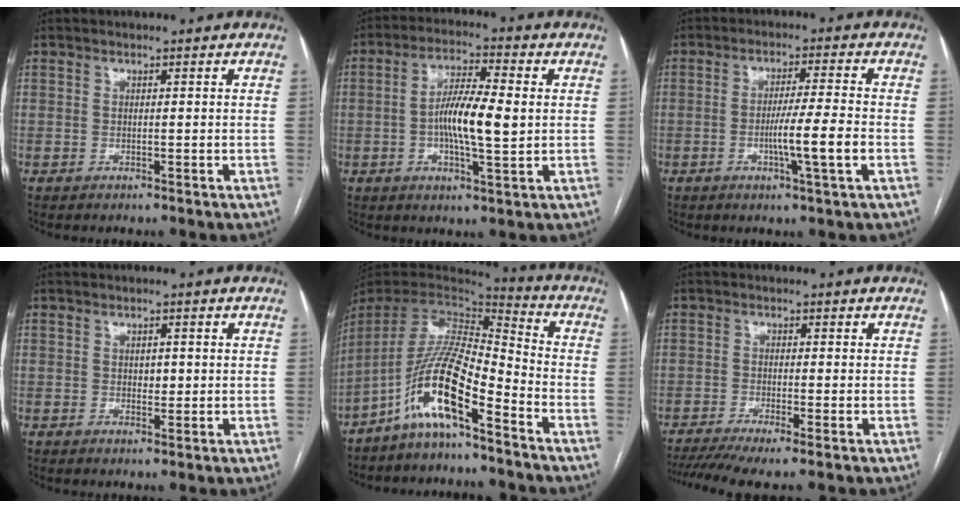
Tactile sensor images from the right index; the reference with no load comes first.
{"total": 9.5, "force": [-0.2, 1.8, 9.3], "torque": [-0.176, 0.005, -0.007]}
{"total": 7.1, "force": [-1.9, -0.8, 6.8], "torque": [-0.115, -0.009, -0.035]}
{"total": 1.8, "force": [0.2, 1.1, 1.4], "torque": [-0.019, 0.000, 0.004]}
{"total": 13.7, "force": [-8.2, 2.1, 10.8], "torque": [-0.218, 0.006, -0.155]}
{"total": 6.6, "force": [-4.7, 0.3, 4.6], "torque": [-0.081, -0.008, -0.081]}